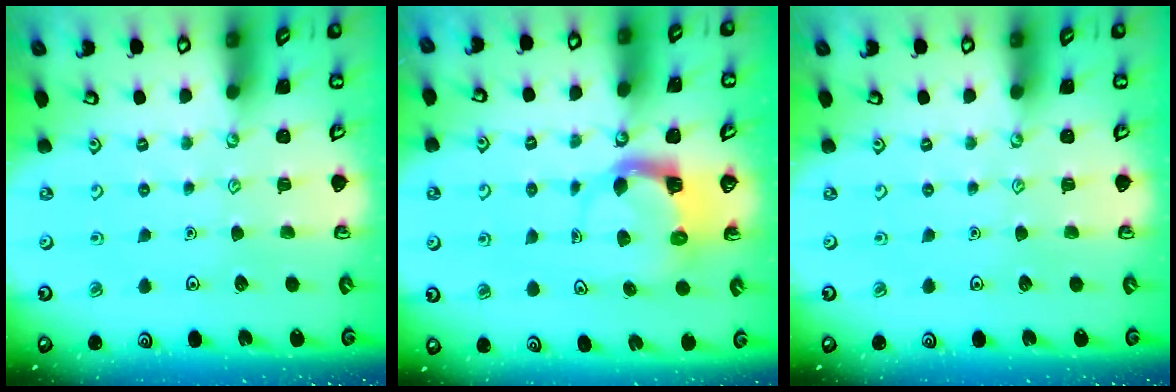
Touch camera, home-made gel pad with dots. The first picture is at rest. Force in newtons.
{"total": 3.7, "press": 3.6, "slide": 0.7}
{"total": 0.0}